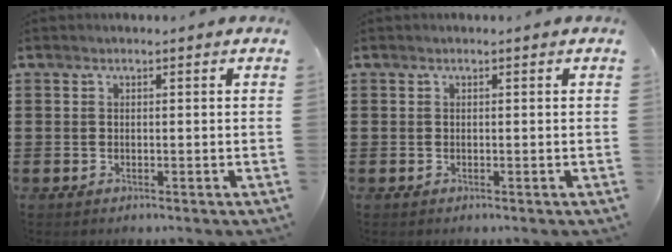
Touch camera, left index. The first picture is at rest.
{"total": 0.0}